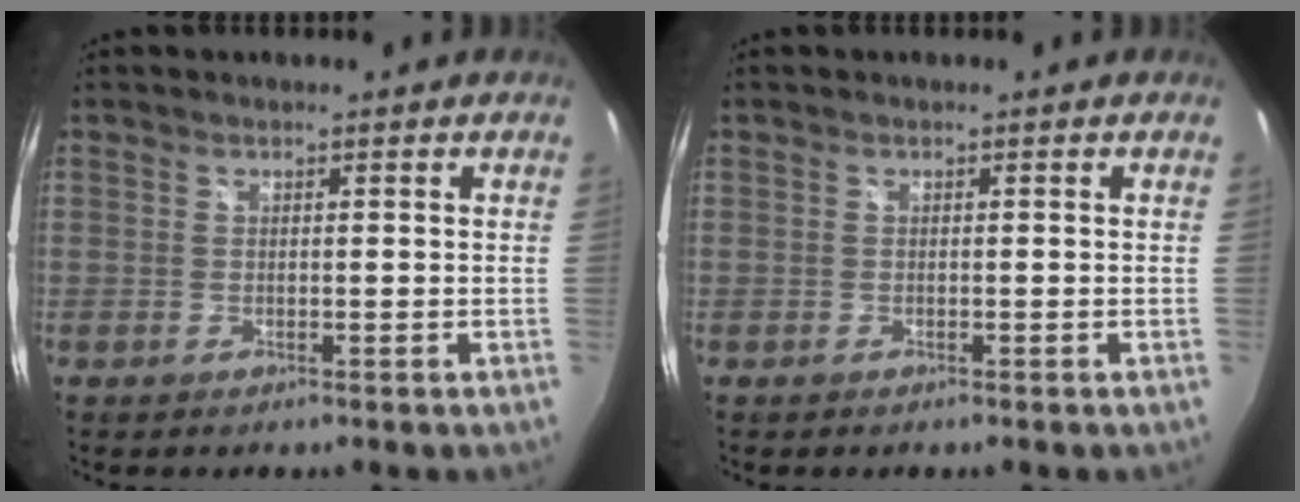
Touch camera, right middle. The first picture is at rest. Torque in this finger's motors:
{"motor_torque": [1.79, -0.36, 0.01, 0.01]}